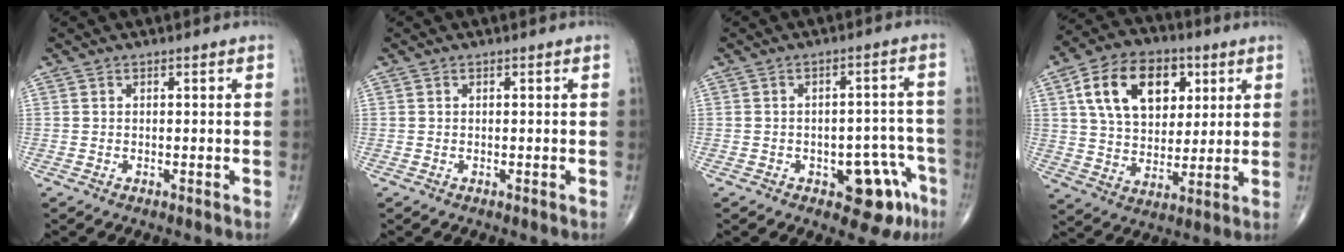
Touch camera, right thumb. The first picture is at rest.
{"total": 0.0}
{"total": 9.5, "force": [-4.6, 5.1, 6.6], "torque": [-0.043, 0.037, -0.051]}
{"total": 17.5, "force": [6.3, 11.6, 11.6], "torque": [-0.167, -0.010, 0.111]}